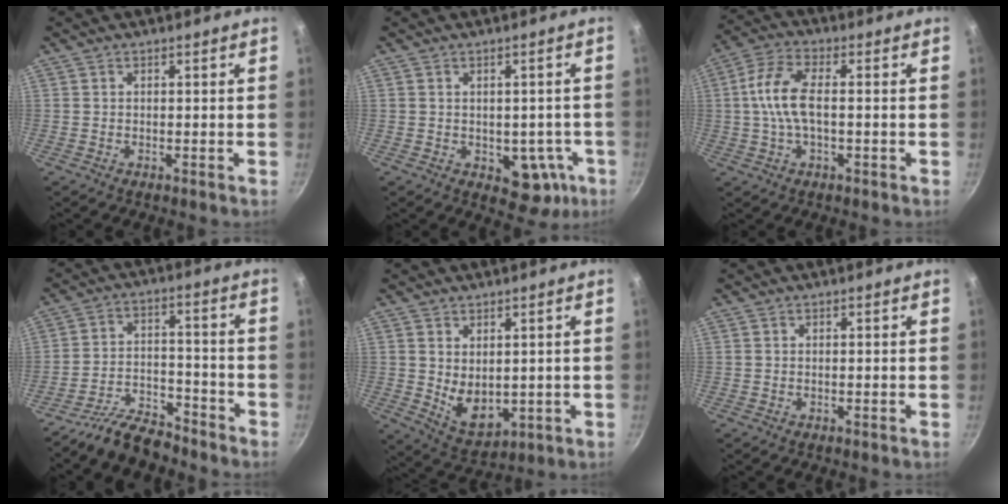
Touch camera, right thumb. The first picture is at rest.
{"total": 8.4, "force": [-2.2, 5.7, 5.7], "torque": [-0.024, 0.014, -0.017]}
{"total": 9.2, "force": [-0.1, 4.4, 8.1], "torque": [-0.167, 0.022, -0.014]}
{"total": 9.0, "force": [-7.8, 3.5, 2.9], "torque": [-0.047, 0.077, -0.139]}
{"total": 7.5, "force": [1.2, 4.9, 5.5], "torque": [-0.073, -0.025, 0.043]}
{"total": 0.0}